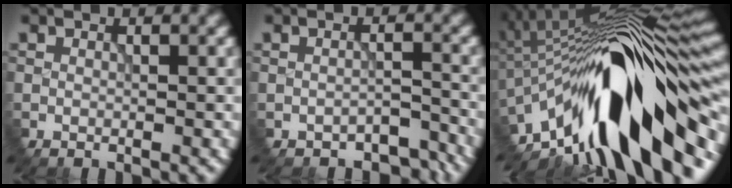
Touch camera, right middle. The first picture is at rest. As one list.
[{"total": 2.8, "force": [-2.3, 1.1, 1.0], "torque": [-0.015, 0.000, -0.029]}, {"total": 16.6, "force": [-6.5, 5.2, 14.4], "torque": [-0.225, 0.026, -0.109]}]